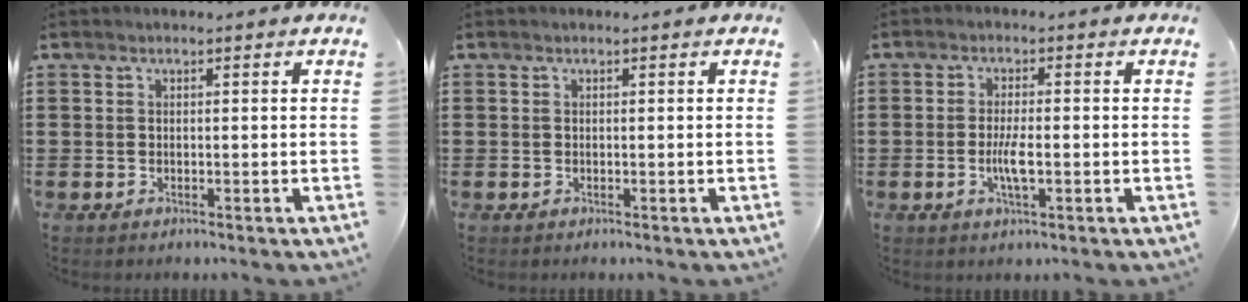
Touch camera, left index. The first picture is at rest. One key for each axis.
{"total": 0.0}
{"total": 3.9, "fx": -0.8, "fy": 0.8, "fz": 3.8, "tx": -0.071, "ty": -0.004, "tz": -0.016}